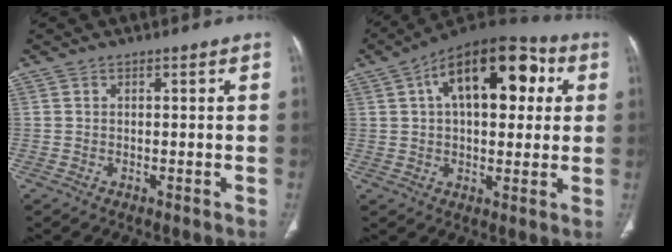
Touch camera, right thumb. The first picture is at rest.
{"total": 20.1, "force": [5.7, 10.7, 16.1], "torque": [-0.205, 0.024, 0.075]}